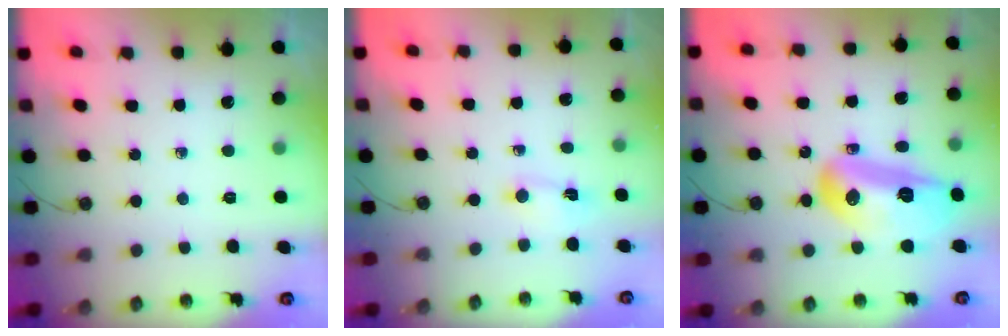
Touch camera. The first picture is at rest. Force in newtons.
{"total": 1.1, "press": 1.0, "slide": 0.5}
{"total": 17.7, "press": 17.0, "slide": 4.6}